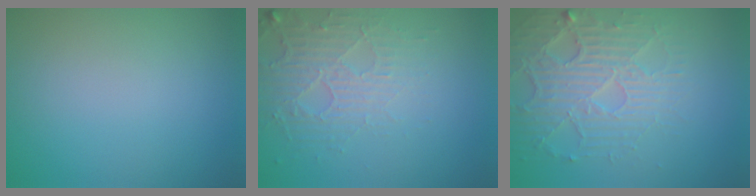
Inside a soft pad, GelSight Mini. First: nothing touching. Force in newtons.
{"total": 3.8, "press": 3.3, "slide": 1.9}
{"total": 4.6, "press": 4.1, "slide": 2.1}